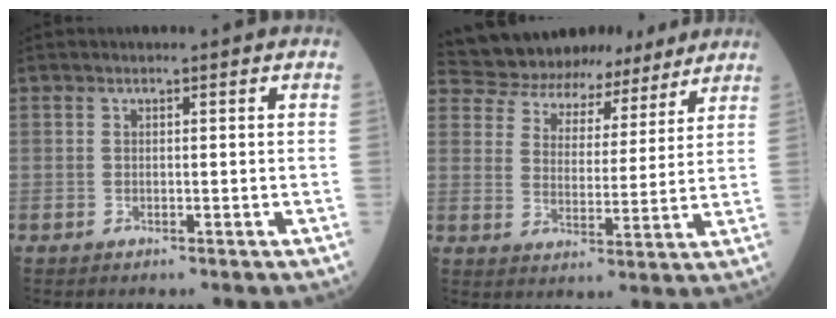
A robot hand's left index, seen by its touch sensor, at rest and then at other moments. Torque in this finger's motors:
{"motor_torque": [-1.11, -1.03, -0.87, 0.04]}